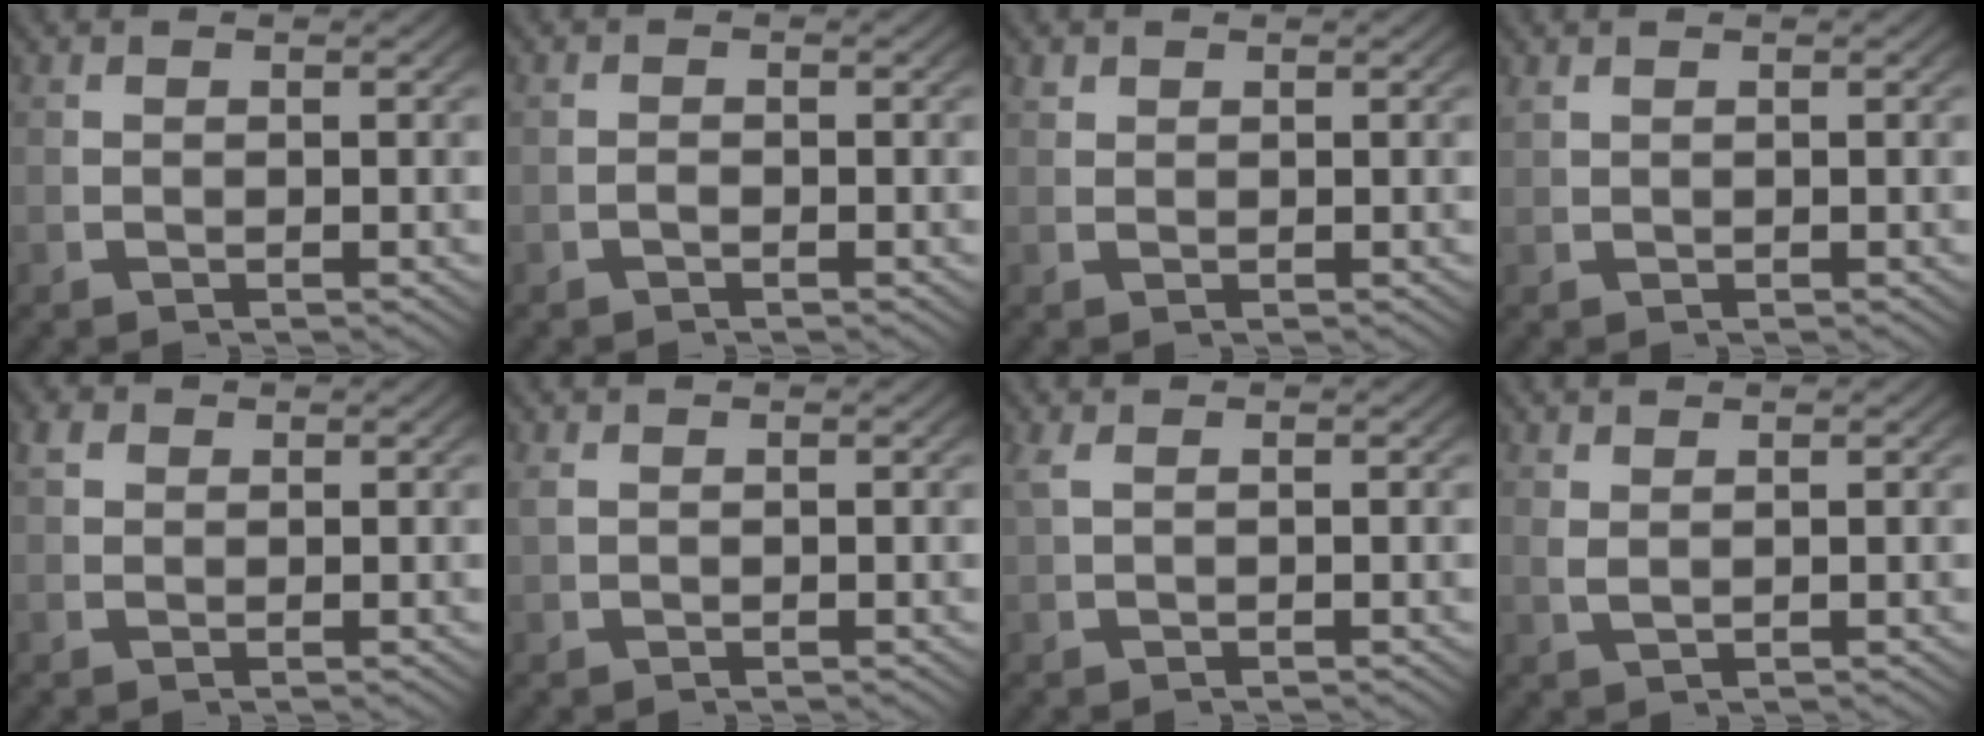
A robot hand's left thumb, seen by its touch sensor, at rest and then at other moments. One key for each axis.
{"total": 0.5, "fx": -0.5, "fy": 0.1, "fz": 0.2, "tx": -0.005, "ty": -0.002, "tz": -0.008}
{"total": 0.9, "fx": 0.9, "fy": 0.2, "fz": 0.2, "tx": -0.003, "ty": -0.003, "tz": 0.023}
{"total": 0.7, "fx": 0.7, "fy": -0.2, "fz": 0.2, "tx": -0.008, "ty": 0.000, "tz": 0.020}
{"total": 1.6, "fx": 1.1, "fy": 0.9, "fz": 0.6, "tx": -0.017, "ty": -0.005, "tz": 0.026}
{"total": 0.6, "fx": 0.5, "fy": 0.2, "fz": 0.3, "tx": -0.011, "ty": -0.002, "tz": 0.016}
{"total": 1.0, "fx": 0.5, "fy": 0.0, "fz": 0.8, "tx": -0.026, "ty": 0.002, "tz": 0.018}
{"total": 1.3, "fx": 1.1, "fy": 0.1, "fz": 0.6, "tx": -0.018, "ty": -0.004, "tz": 0.030}